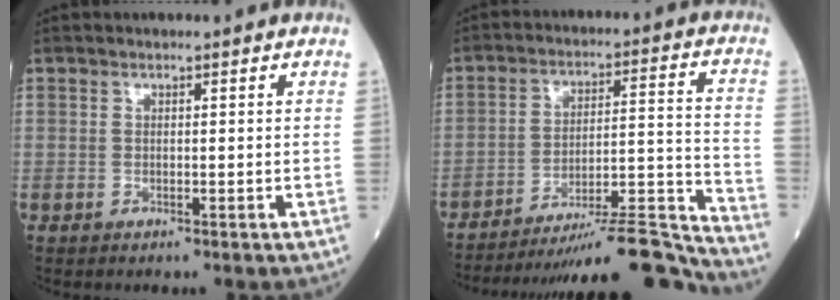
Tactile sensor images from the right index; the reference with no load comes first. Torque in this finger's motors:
{"motor_torque": [1.07, -1.07, 0.52, 0.16]}